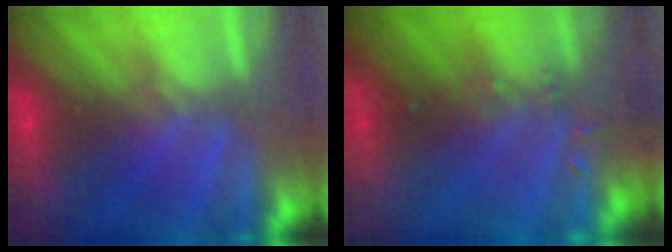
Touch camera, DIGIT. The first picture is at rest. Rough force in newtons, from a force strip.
{"total": 7.0}